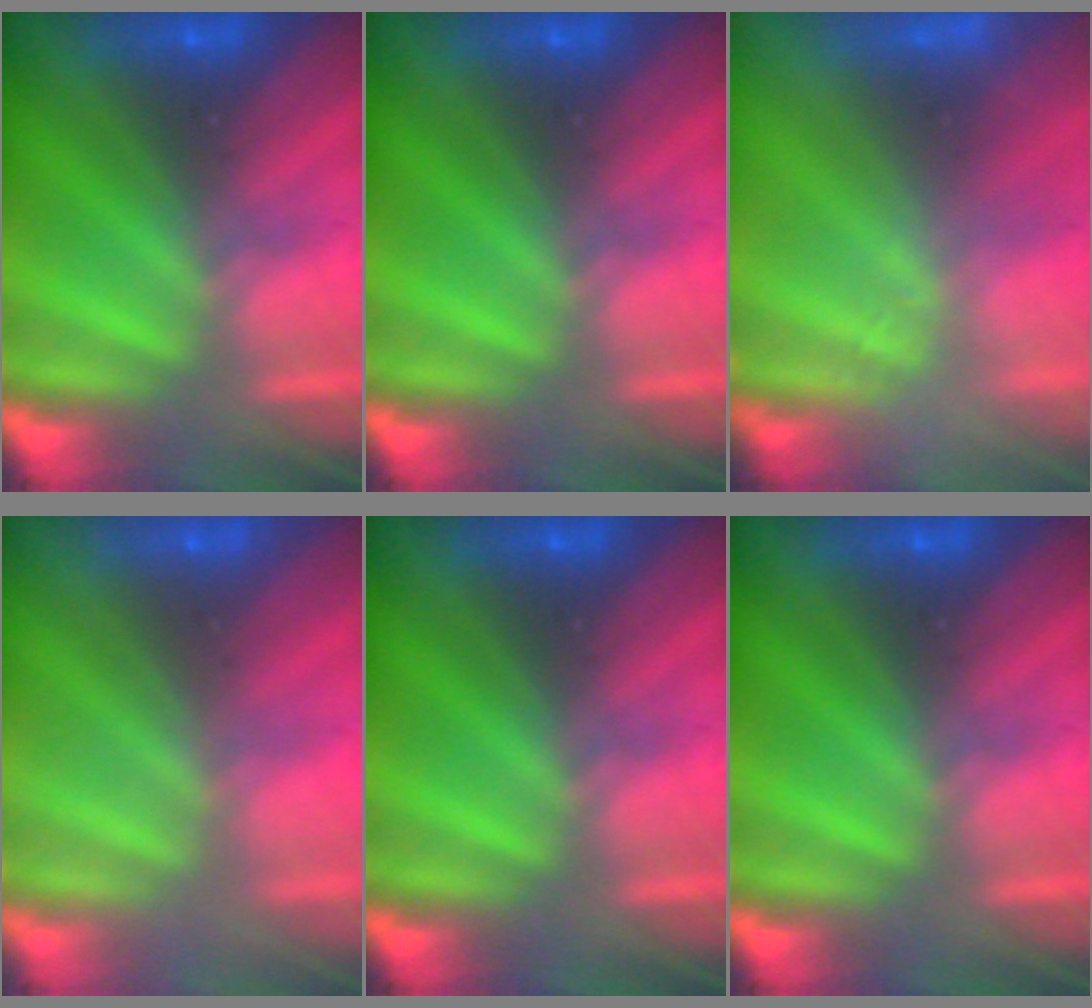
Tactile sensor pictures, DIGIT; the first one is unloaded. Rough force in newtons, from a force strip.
{"total": 0.0}
{"total": 2.4}
{"total": 3.2}
{"total": 0.0}
{"total": 0.0}